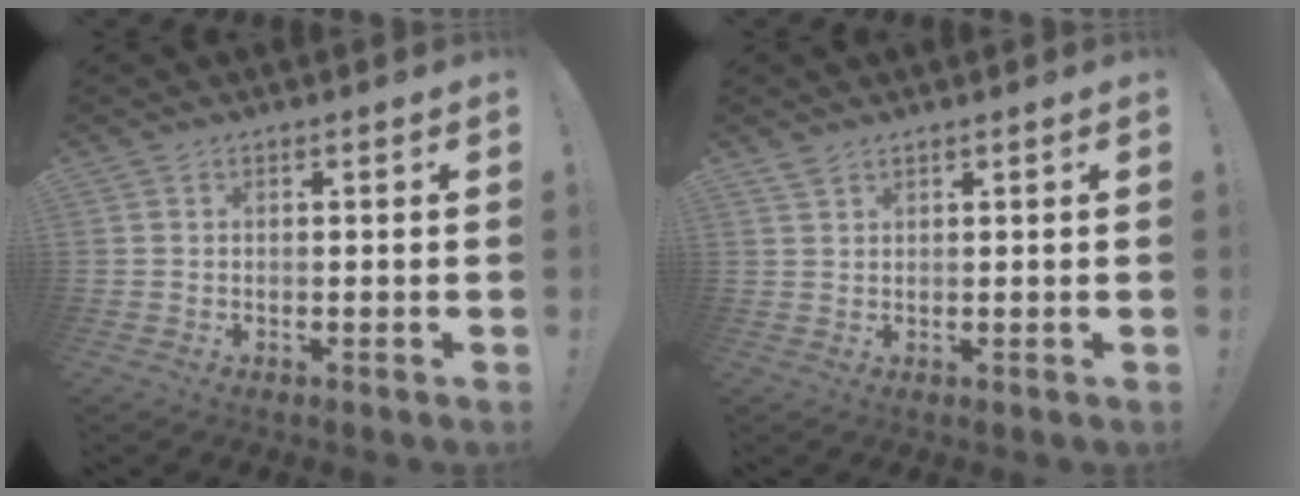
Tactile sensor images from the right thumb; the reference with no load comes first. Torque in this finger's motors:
{"motor_torque": [-0.46, 0.00, -0.02, 0.18, -0.04]}